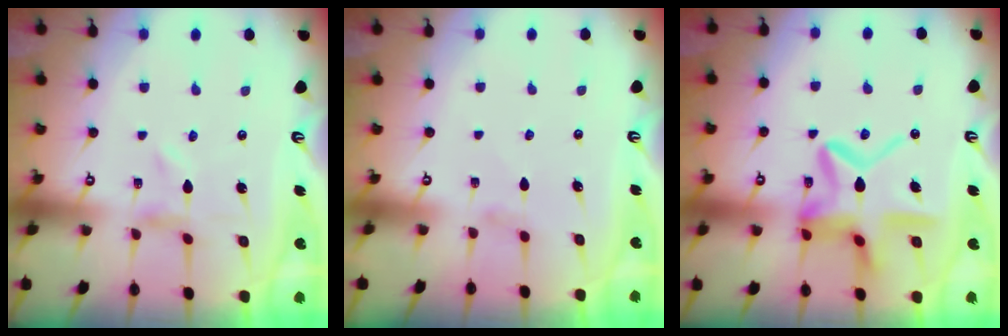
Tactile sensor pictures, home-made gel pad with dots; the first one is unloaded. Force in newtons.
{"total": 0.7, "press": 0.6, "slide": 0.3}
{"total": 17.1, "press": 17.0, "slide": 1.8}